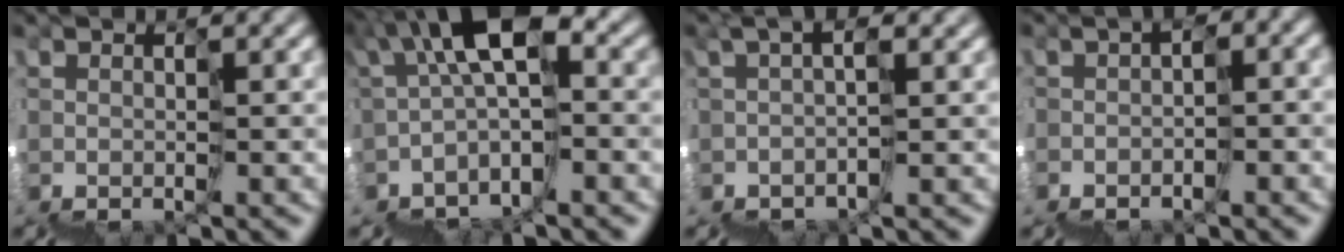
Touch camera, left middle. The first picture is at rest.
{"total": 5.0, "force": [0.2, 2.0, 4.6], "torque": [-0.089, 0.035, -0.010]}
{"total": 1.1, "force": [0.4, -0.9, 0.5], "torque": [-0.012, 0.011, 0.000]}
{"total": 2.8, "force": [-2.2, 0.9, 1.4], "torque": [-0.020, -0.003, -0.030]}